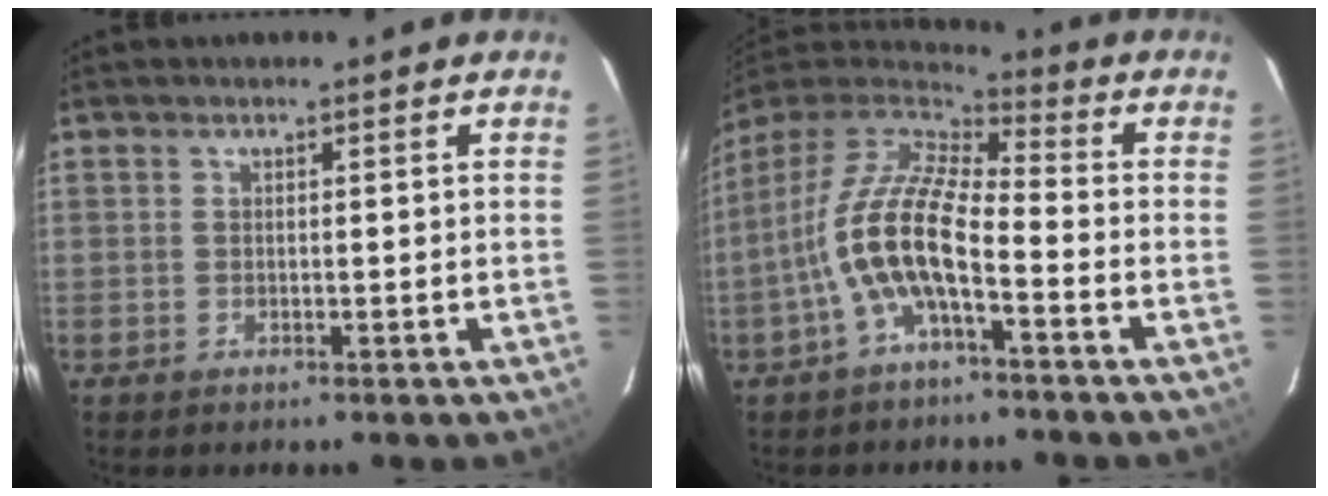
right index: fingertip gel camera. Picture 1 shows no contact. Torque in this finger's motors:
{"motor_torque": [1.31, -0.83, 1.05, 0.21]}